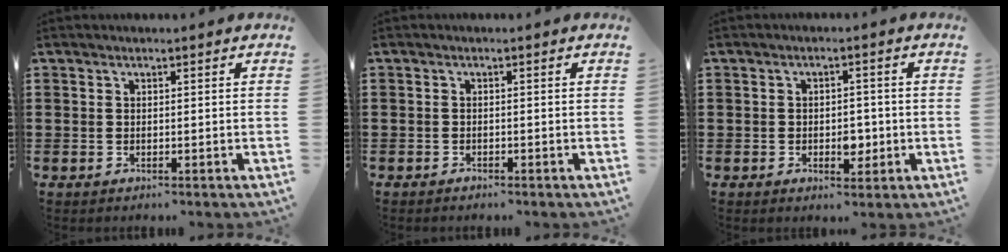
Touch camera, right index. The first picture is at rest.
{"total": 0.7, "force": [-0.6, 0.2, 0.1], "torque": [-0.004, -0.002, -0.013]}
{"total": 3.6, "force": [-0.9, 2.2, 2.7], "torque": [-0.042, 0.001, -0.018]}